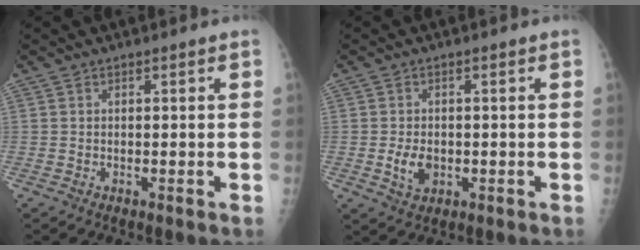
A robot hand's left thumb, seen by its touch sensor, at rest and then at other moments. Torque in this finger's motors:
{"motor_torque": [-0.45, 0.55, 0.26, -0.19, 0.04]}